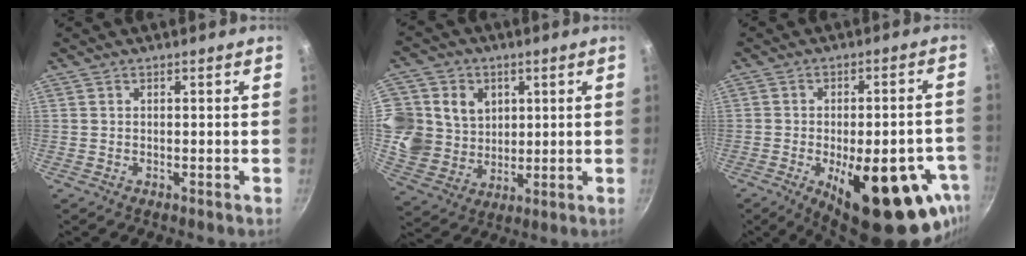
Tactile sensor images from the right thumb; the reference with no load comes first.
{"total": 16.1, "force": [4.0, 14.3, 6.2], "torque": [-0.115, -0.014, 0.077]}
{"total": 24.0, "force": [-9.8, 10.0, 19.5], "torque": [-0.209, 0.019, -0.121]}